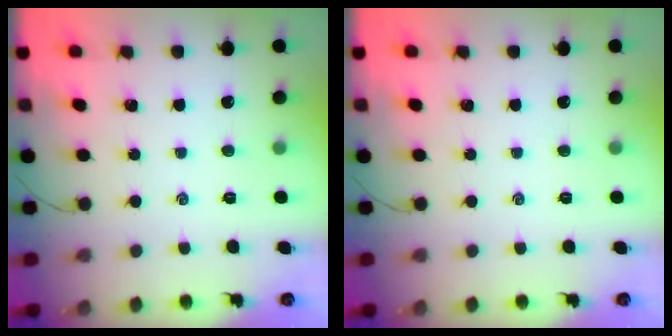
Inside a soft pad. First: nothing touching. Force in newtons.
{"total": 0.0}